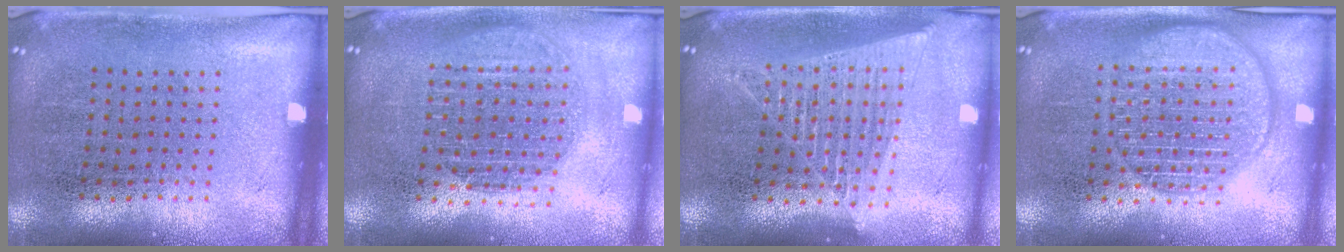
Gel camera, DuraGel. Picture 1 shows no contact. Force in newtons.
{"total": 1.6, "press": 1.3, "slide": 0.9}
{"total": 1.6, "press": 1.5, "slide": 0.6}
{"total": 2.6, "press": 2.6, "slide": 0.4}